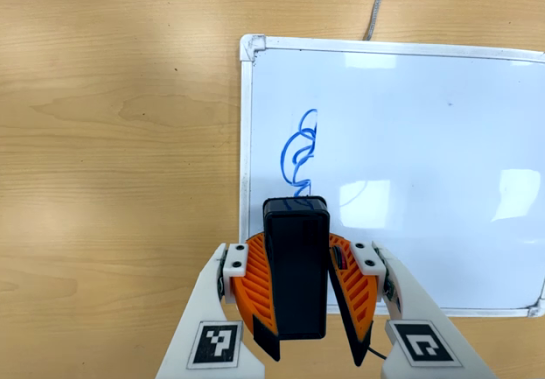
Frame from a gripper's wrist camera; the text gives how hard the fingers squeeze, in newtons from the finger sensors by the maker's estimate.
{"total": 10.7, "left": 10.4, "right": 10.9}